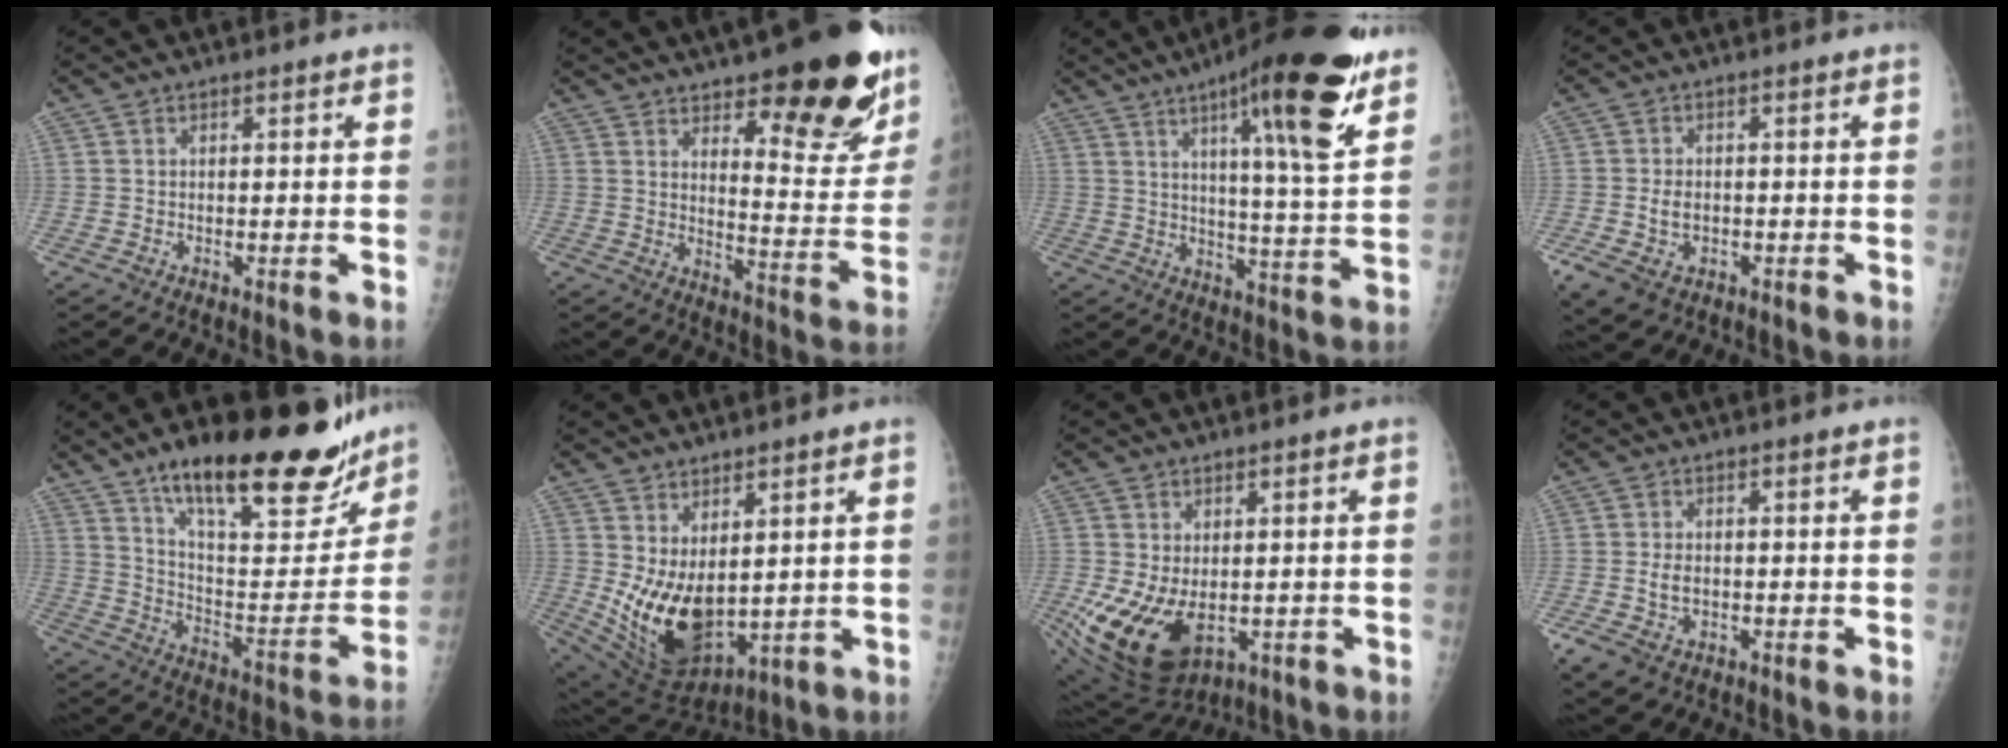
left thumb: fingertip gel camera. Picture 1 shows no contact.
{"total": 22.4, "force": [14.1, 7.2, 15.8], "torque": [-0.160, -0.091, 0.193]}
{"total": 20.7, "force": [12.0, 3.3, 16.6], "torque": [-0.219, -0.054, 0.173]}
{"total": 6.4, "force": [-1.6, 4.5, 4.2], "torque": [-0.080, 0.004, -0.017]}
{"total": 28.6, "force": [19.9, 9.1, 18.5], "torque": [-0.233, -0.076, 0.304]}
{"total": 13.8, "force": [1.7, 8.2, 10.9], "torque": [-0.175, -0.040, 0.063]}
{"total": 15.1, "force": [-3.3, 9.8, 11.0], "torque": [-0.208, -0.014, -0.026]}
{"total": 5.4, "force": [-1.4, 3.8, 3.6], "torque": [-0.073, 0.004, -0.017]}